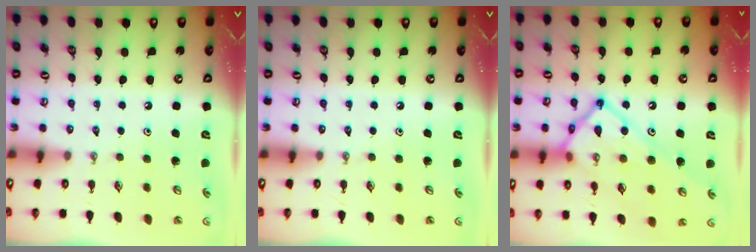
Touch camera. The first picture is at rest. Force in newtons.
{"total": 0.0}
{"total": 19.8, "press": 19.7, "slide": 2.5}